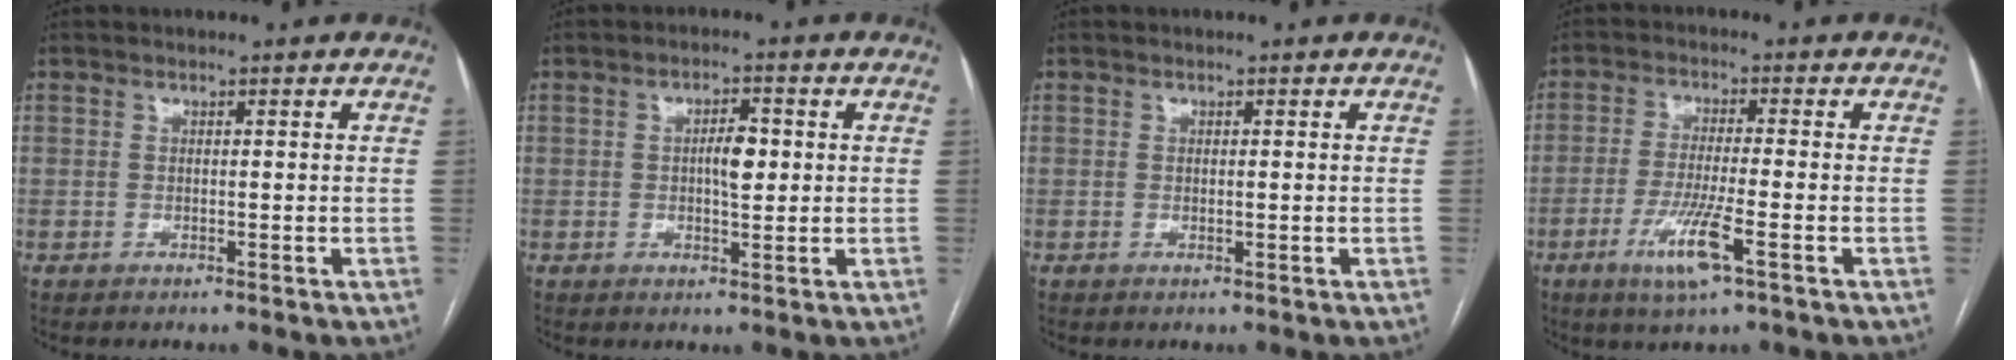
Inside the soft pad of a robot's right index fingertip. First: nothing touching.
{"total": 4.0, "force": [0.4, 1.4, 3.7], "torque": [-0.063, 0.005, 0.008]}
{"total": 0.6, "force": [0.0, 0.2, 0.6], "torque": [-0.010, -0.001, 0.004]}
{"total": 7.6, "force": [-3.5, 0.1, 6.8], "torque": [-0.132, -0.018, -0.063]}